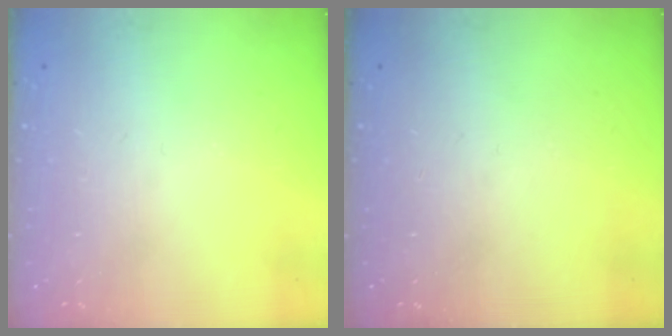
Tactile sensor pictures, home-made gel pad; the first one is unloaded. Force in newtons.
{"total": 0.0}